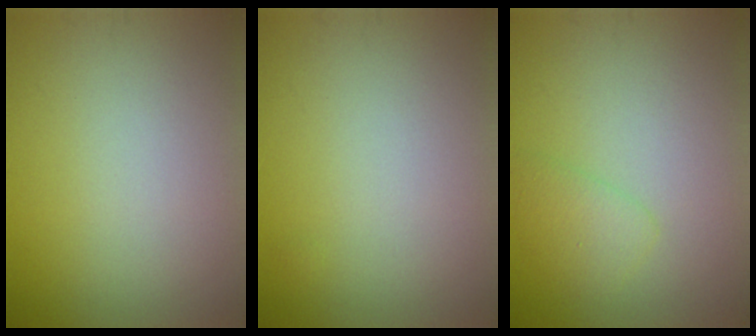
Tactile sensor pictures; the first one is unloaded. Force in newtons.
{"total": 0.0}
{"total": 1.8, "press": 1.8, "slide": 0.1}